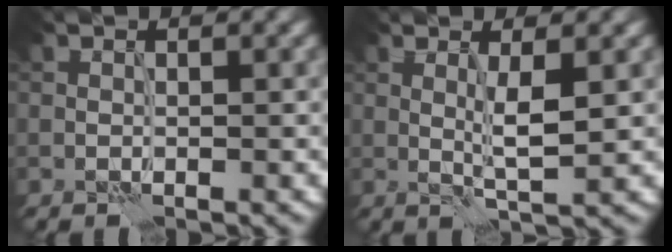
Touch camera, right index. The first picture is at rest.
{"total": 2.7, "force": [0.4, 0.1, 2.6], "torque": [-0.048, -0.004, 0.008]}